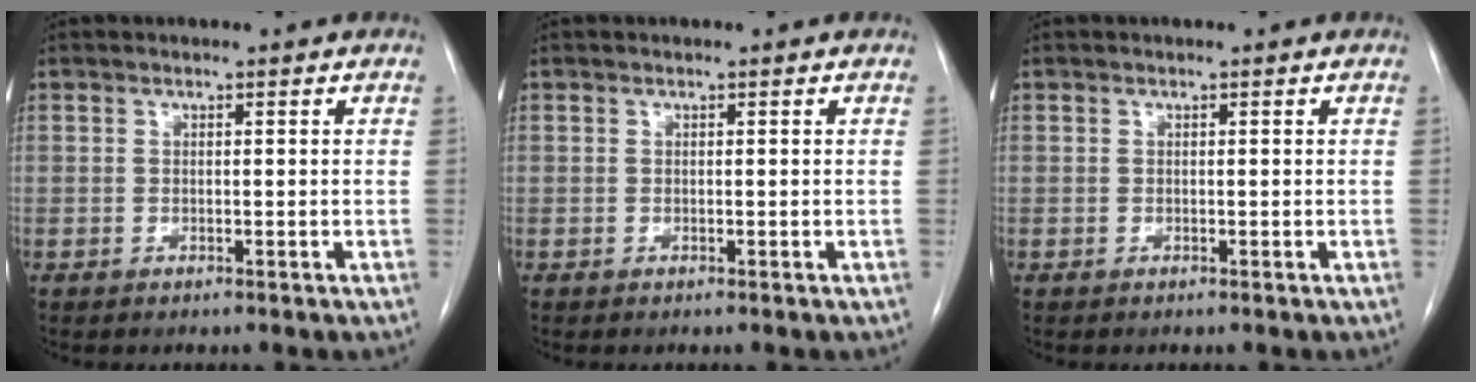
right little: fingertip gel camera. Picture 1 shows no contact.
{"total": 0.0}
{"total": 0.0}